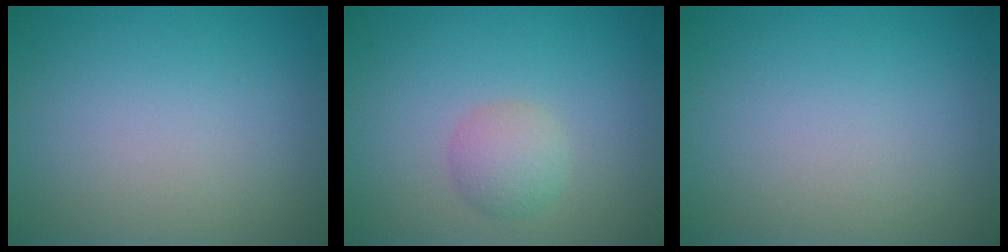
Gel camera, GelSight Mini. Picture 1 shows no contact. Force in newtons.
{"total": 2.3, "press": 2.3, "slide": 0.0}
{"total": 0.0}